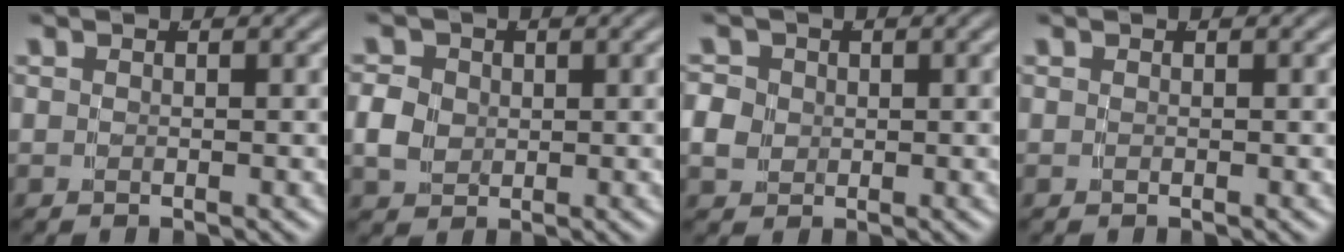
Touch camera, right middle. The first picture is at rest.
{"total": 3.6, "force": [0.2, 3.2, 1.8], "torque": [-0.038, -0.003, 0.004]}
{"total": 3.6, "force": [0.1, 3.2, 1.5], "torque": [-0.034, -0.001, -0.002]}
{"total": 0.0}